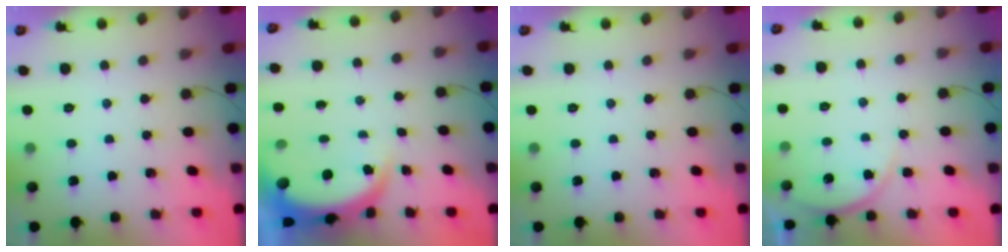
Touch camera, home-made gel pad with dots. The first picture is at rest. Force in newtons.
{"total": 5.2, "press": 5.1, "slide": 0.8}
{"total": 0.0}
{"total": 6.3, "press": 6.2, "slide": 0.8}